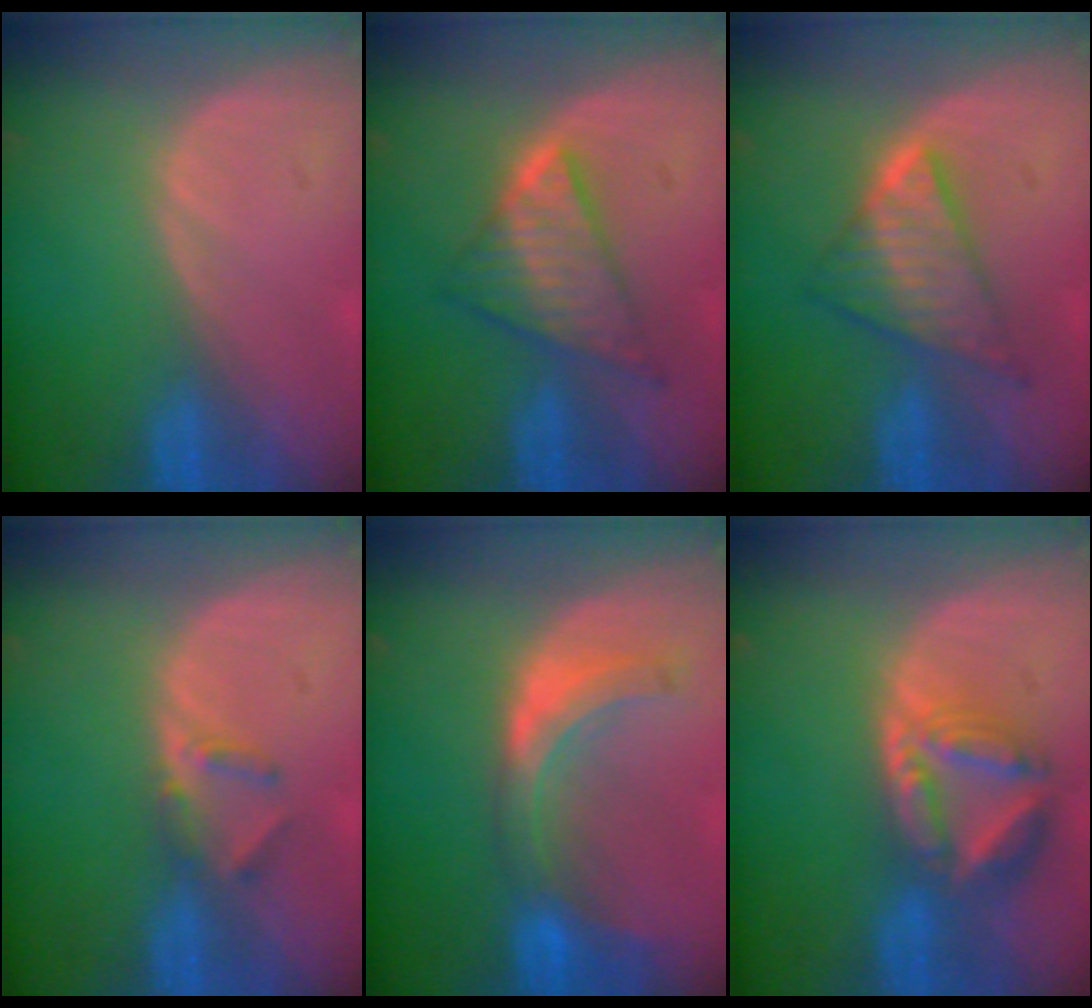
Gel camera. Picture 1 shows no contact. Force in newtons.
{"total": 6.4, "press": 6.4, "slide": 0.1}
{"total": 6.4, "press": 6.4, "slide": 0.1}
{"total": 2.5, "press": 2.3, "slide": 1.0}
{"total": 7.1, "press": 6.7, "slide": 2.5}
{"total": 8.1, "press": 7.0, "slide": 4.0}